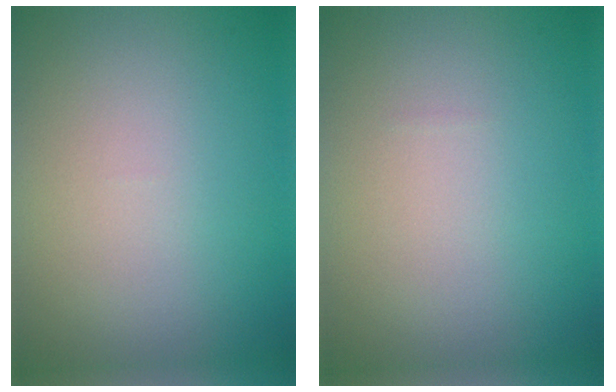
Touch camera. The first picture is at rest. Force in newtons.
{"total": 0.0}